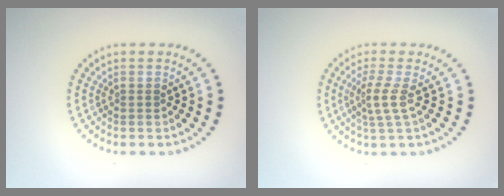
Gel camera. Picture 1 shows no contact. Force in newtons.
{"total": 2.2, "press": 1.6, "slide": 1.6}